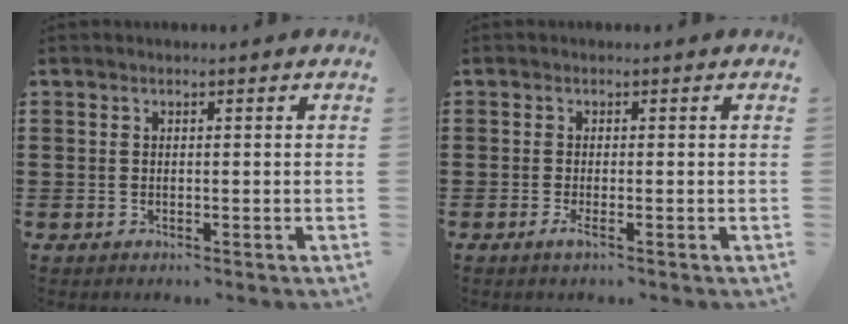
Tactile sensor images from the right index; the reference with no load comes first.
{"total": 1.3, "force": [-0.5, 0.1, 1.2], "torque": [-0.020, -0.004, -0.009]}